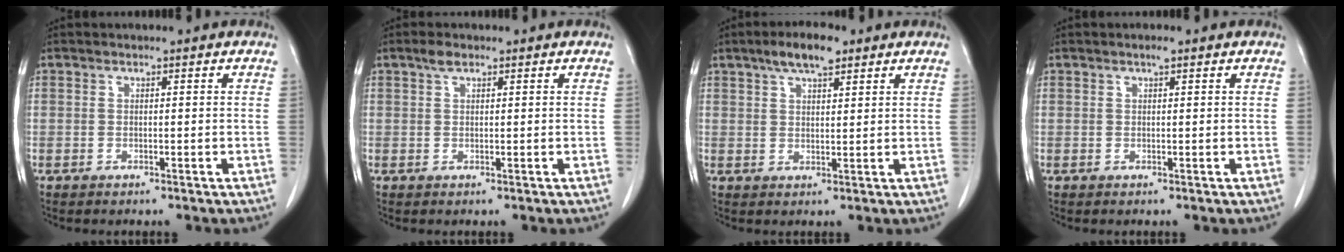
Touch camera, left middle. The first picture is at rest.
{"total": 1.5, "force": [1.0, 0.6, 0.9], "torque": [-0.019, 0.008, 0.018]}
{"total": 5.7, "force": [3.8, 1.6, 4.0], "torque": [-0.074, 0.011, 0.064]}
{"total": 0.7, "force": [0.5, 0.1, 0.5], "torque": [-0.011, 0.001, 0.008]}